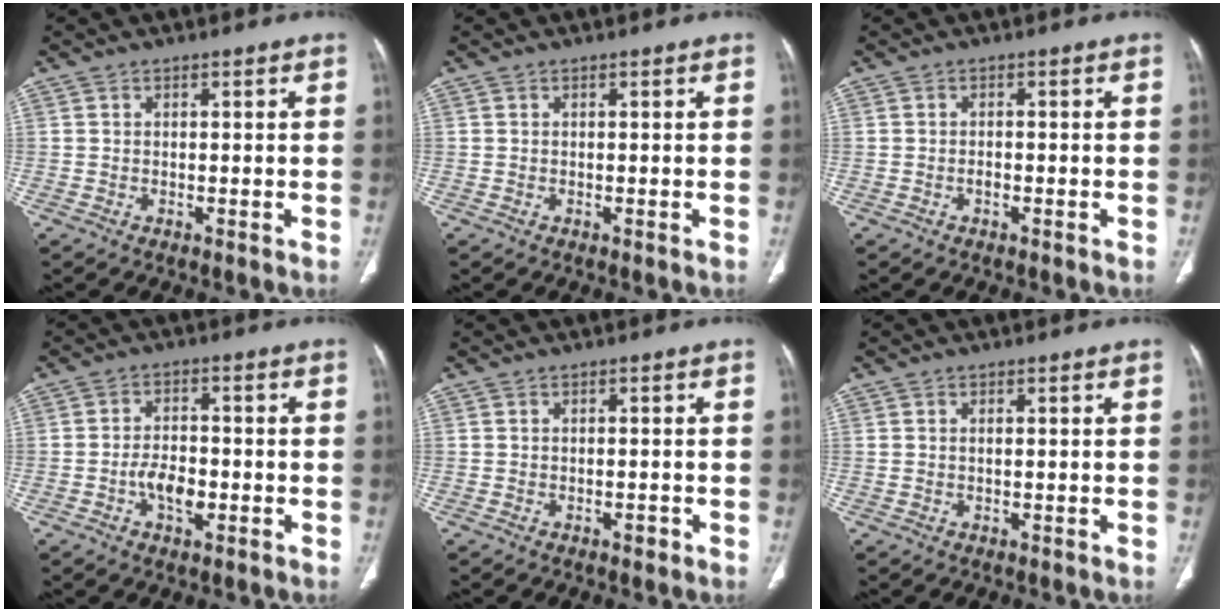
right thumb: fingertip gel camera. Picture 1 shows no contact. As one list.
[{"total": 0.0}, {"total": 1.0, "force": [-0.6, 0.5, 0.6], "torque": [-0.009, 0.003, -0.011]}, {"total": 5.5, "force": [-1.8, 3.1, 4.1], "torque": [-0.060, 0.012, -0.033]}, {"total": 1.1, "force": [-0.7, 0.6, 0.7], "torque": [-0.007, 0.004, -0.011]}, {"total": 0.7, "force": [0.1, 0.3, 0.6], "torque": [-0.017, 0.003, 0.004]}]